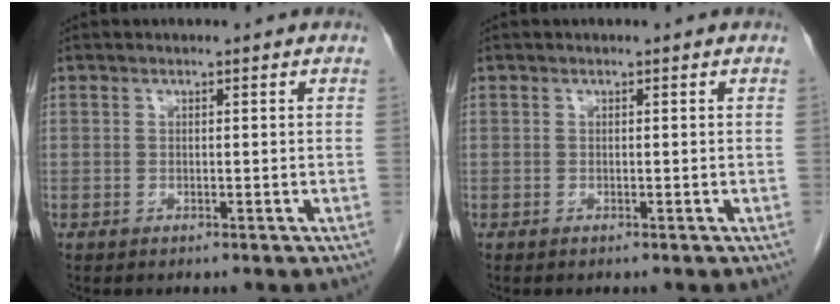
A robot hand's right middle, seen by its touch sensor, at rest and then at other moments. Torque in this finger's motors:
{"motor_torque": [0.29, -0.05, 0.04, 0.01]}